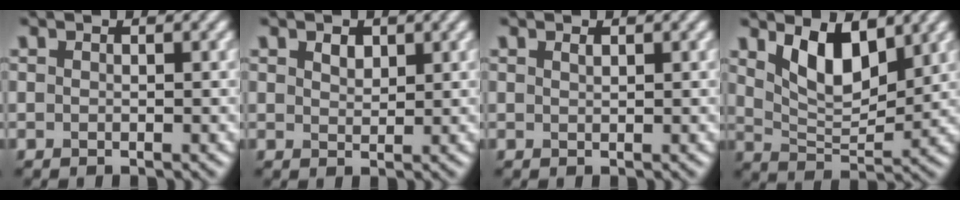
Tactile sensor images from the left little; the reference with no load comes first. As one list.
[{"total": 1.3, "force": [0.9, 0.7, 0.6], "torque": [-0.013, 0.001, 0.017]}, {"total": 0.5, "force": [0.4, 0.1, 0.3], "torque": [-0.007, 0.000, 0.008]}, {"total": 5.9, "force": [2.8, 2.6, 4.4], "torque": [-0.090, -0.008, 0.051]}]